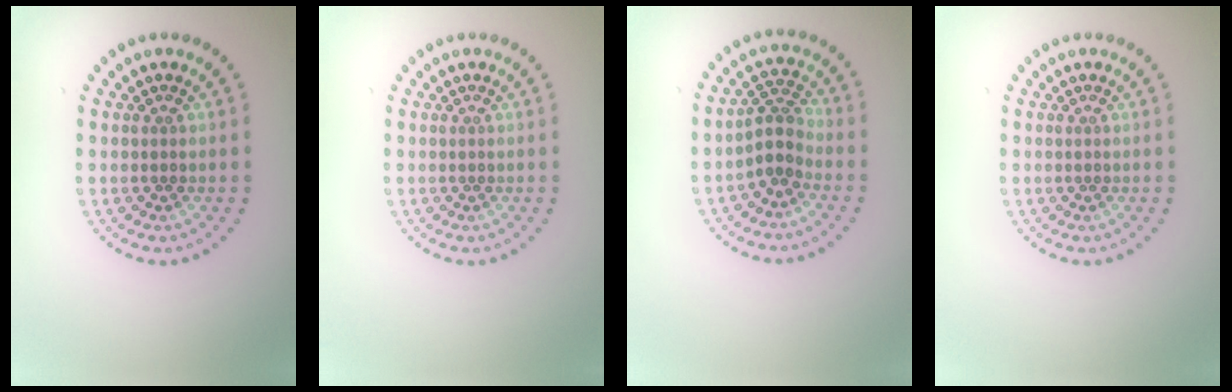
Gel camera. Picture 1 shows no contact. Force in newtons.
{"total": 0.0}
{"total": 2.6, "press": 1.9, "slide": 1.7}
{"total": 0.0}